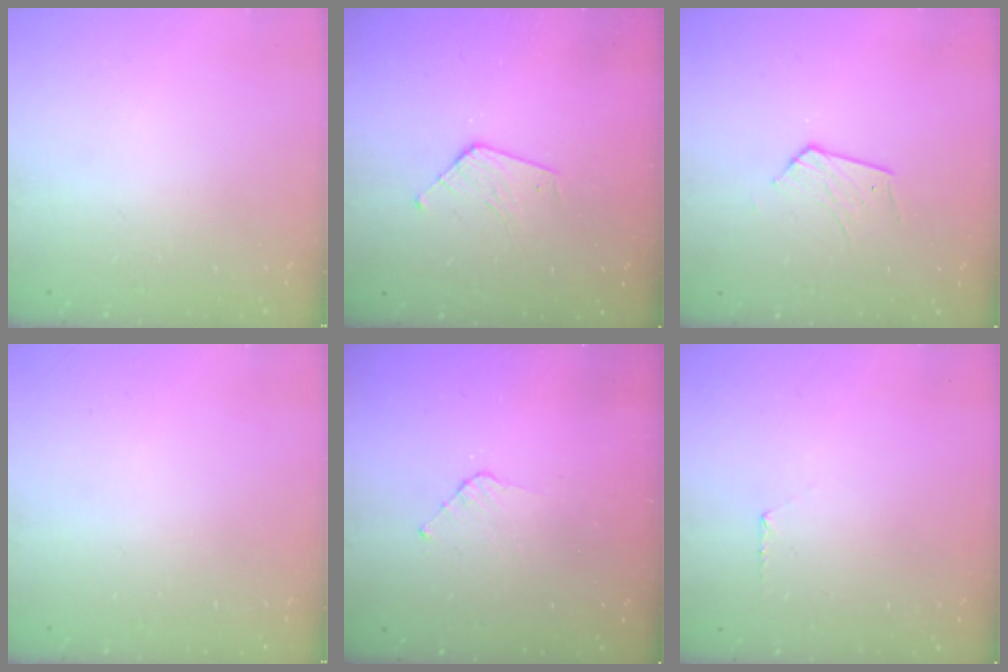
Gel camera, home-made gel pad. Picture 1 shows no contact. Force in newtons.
{"total": 5.9, "press": 5.9, "slide": 0.5}
{"total": 4.4, "press": 4.4, "slide": 0.4}
{"total": 0.0}
{"total": 3.6, "press": 3.6, "slide": 0.3}
{"total": 5.1, "press": 5.0, "slide": 0.5}